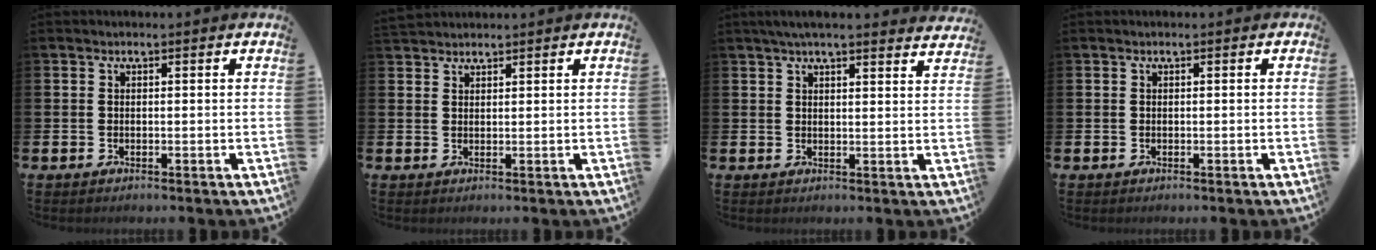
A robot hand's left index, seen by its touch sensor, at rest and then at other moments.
{"total": 2.0, "force": [1.9, 0.5, -0.1], "torque": [0.010, -0.007, 0.033]}
{"total": 4.2, "force": [4.0, 0.2, 1.5], "torque": [-0.033, -0.013, 0.071]}
{"total": 0.0}